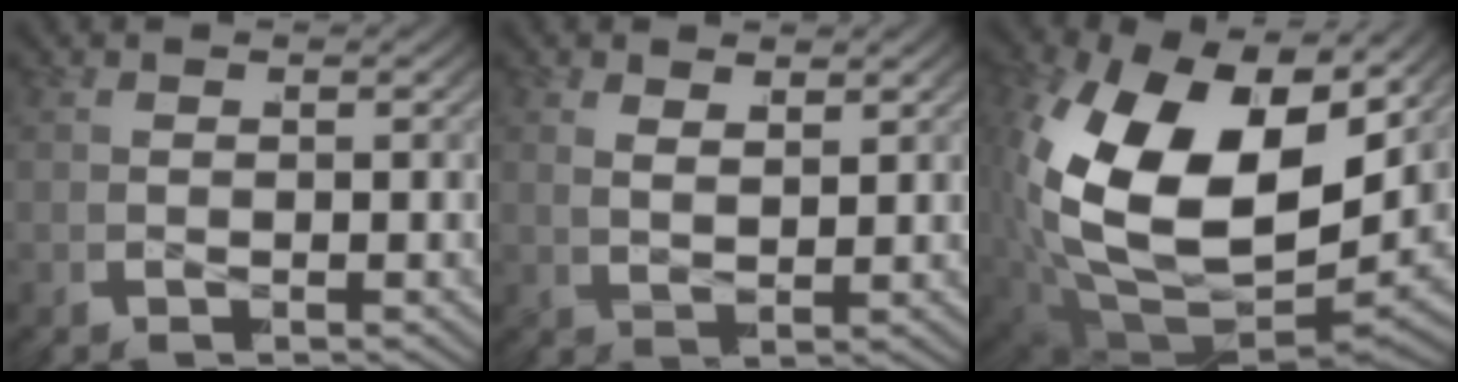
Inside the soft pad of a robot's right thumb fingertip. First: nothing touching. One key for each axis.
{"total": 1.9, "fx": 1.1, "fy": 0.9, "fz": 1.3, "tx": -0.018, "ty": -0.001, "tz": 0.022}
{"total": 17.8, "fx": 0.3, "fy": 11.2, "fz": 13.8, "tx": -0.314, "ty": -0.062, "tz": 0.038}